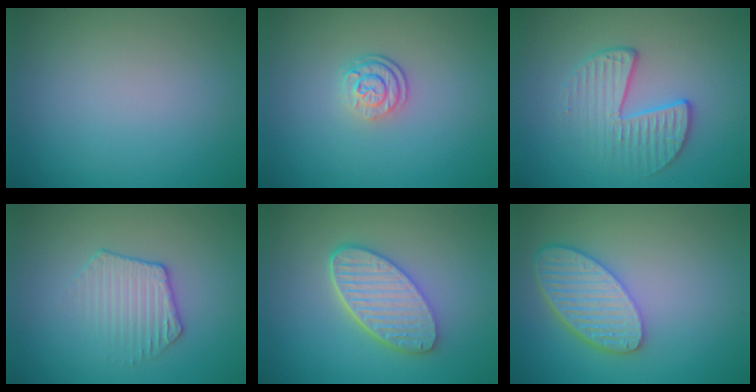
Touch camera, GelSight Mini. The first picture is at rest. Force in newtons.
{"total": 2.5, "press": 1.9, "slide": 1.6}
{"total": 3.5, "press": 2.9, "slide": 2.0}
{"total": 2.3, "press": 1.8, "slide": 1.4}
{"total": 5.6, "press": 4.5, "slide": 3.3}
{"total": 5.5, "press": 4.4, "slide": 3.3}